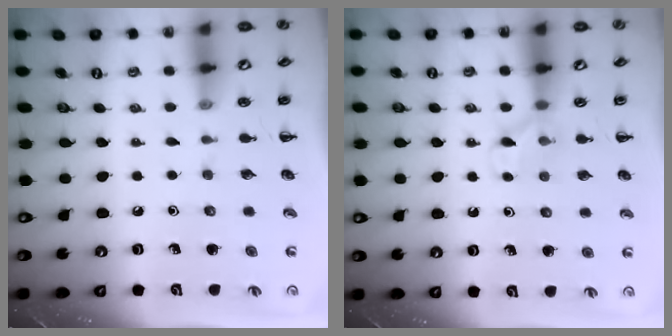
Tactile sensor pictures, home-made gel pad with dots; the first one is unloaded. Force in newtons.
{"total": 4.9, "press": 4.6, "slide": 1.8}